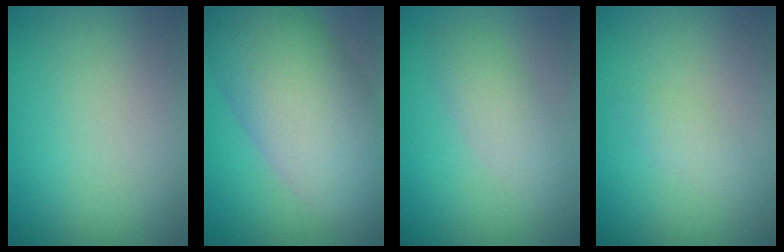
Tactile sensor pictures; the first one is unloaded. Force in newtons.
{"total": 11.0, "press": 11.0, "slide": 0.5}
{"total": 2.4, "press": 2.4, "slide": 0.1}
{"total": 1.2, "press": 1.2, "slide": 0.1}